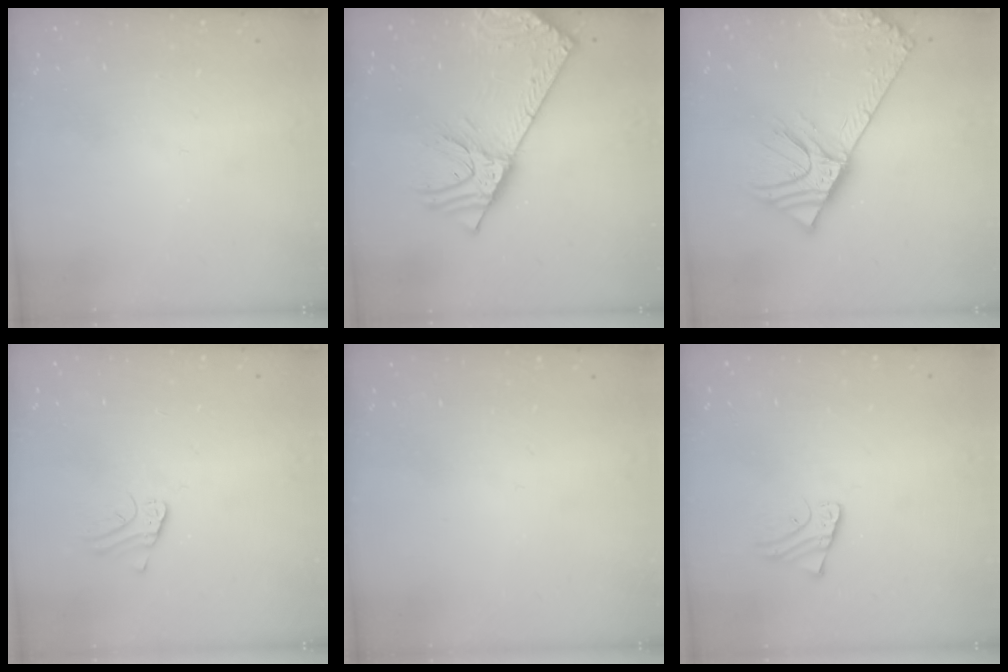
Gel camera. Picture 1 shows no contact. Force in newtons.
{"total": 14.4, "press": 14.1, "slide": 3.0}
{"total": 13.4, "press": 13.1, "slide": 2.6}
{"total": 3.0, "press": 3.0, "slide": 0.3}
{"total": 0.0}
{"total": 1.9, "press": 1.9, "slide": 0.2}